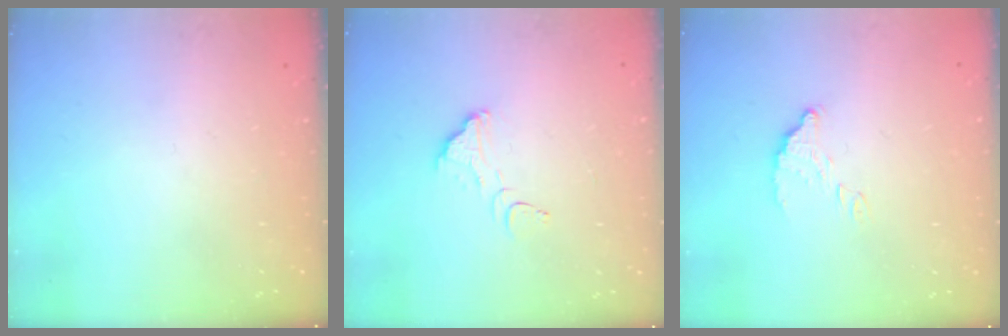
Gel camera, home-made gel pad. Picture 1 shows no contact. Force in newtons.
{"total": 2.6, "press": 2.6, "slide": 0.2}
{"total": 4.3, "press": 4.3, "slide": 0.1}